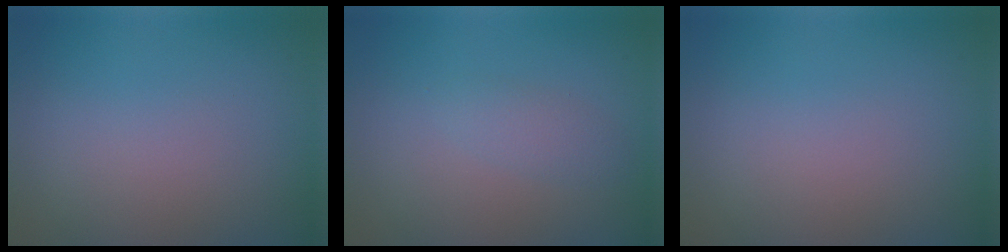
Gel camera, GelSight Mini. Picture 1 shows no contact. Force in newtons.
{"total": 1.4, "press": 1.4, "slide": 0.0}
{"total": 0.0}